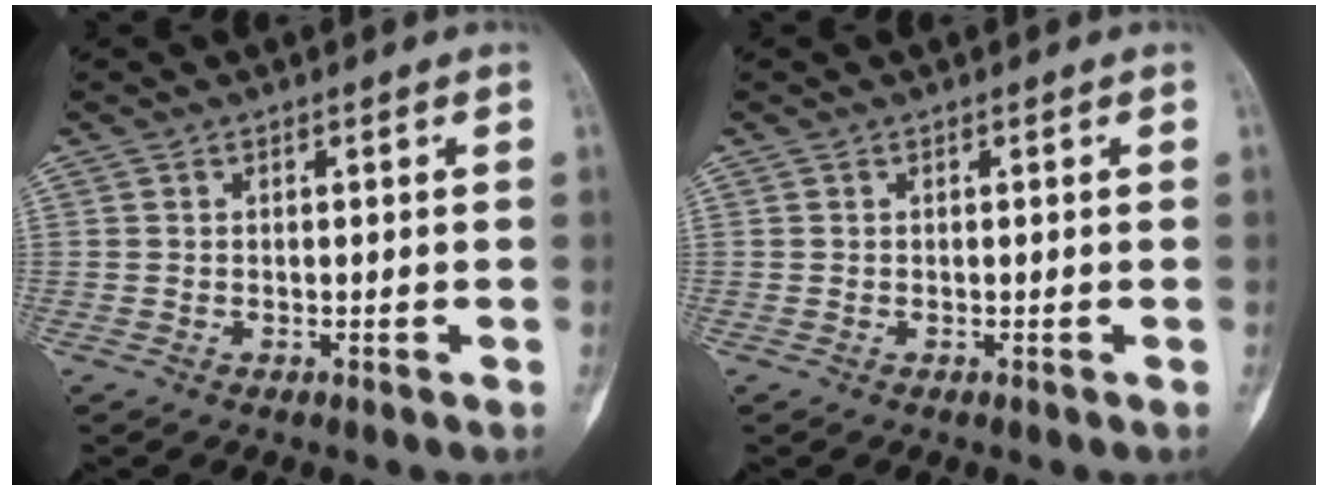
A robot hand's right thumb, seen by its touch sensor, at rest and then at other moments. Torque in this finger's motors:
{"motor_torque": [0.30, 0.28, 0.06, 0.02, 0.02]}